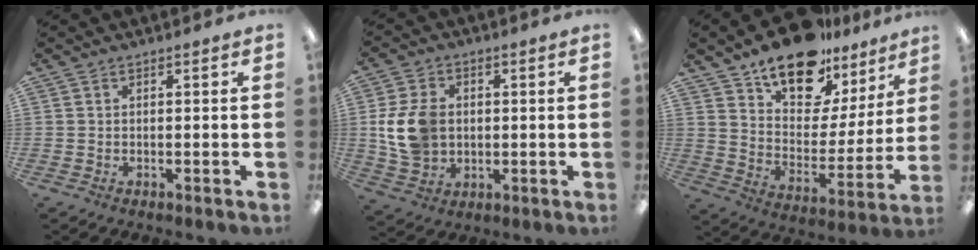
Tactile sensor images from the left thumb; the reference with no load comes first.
{"total": 11.1, "force": [0.9, 8.5, 7.0], "torque": [-0.148, 0.013, 0.019]}
{"total": 17.1, "force": [13.8, 7.4, 6.8], "torque": [-0.116, -0.098, 0.247]}